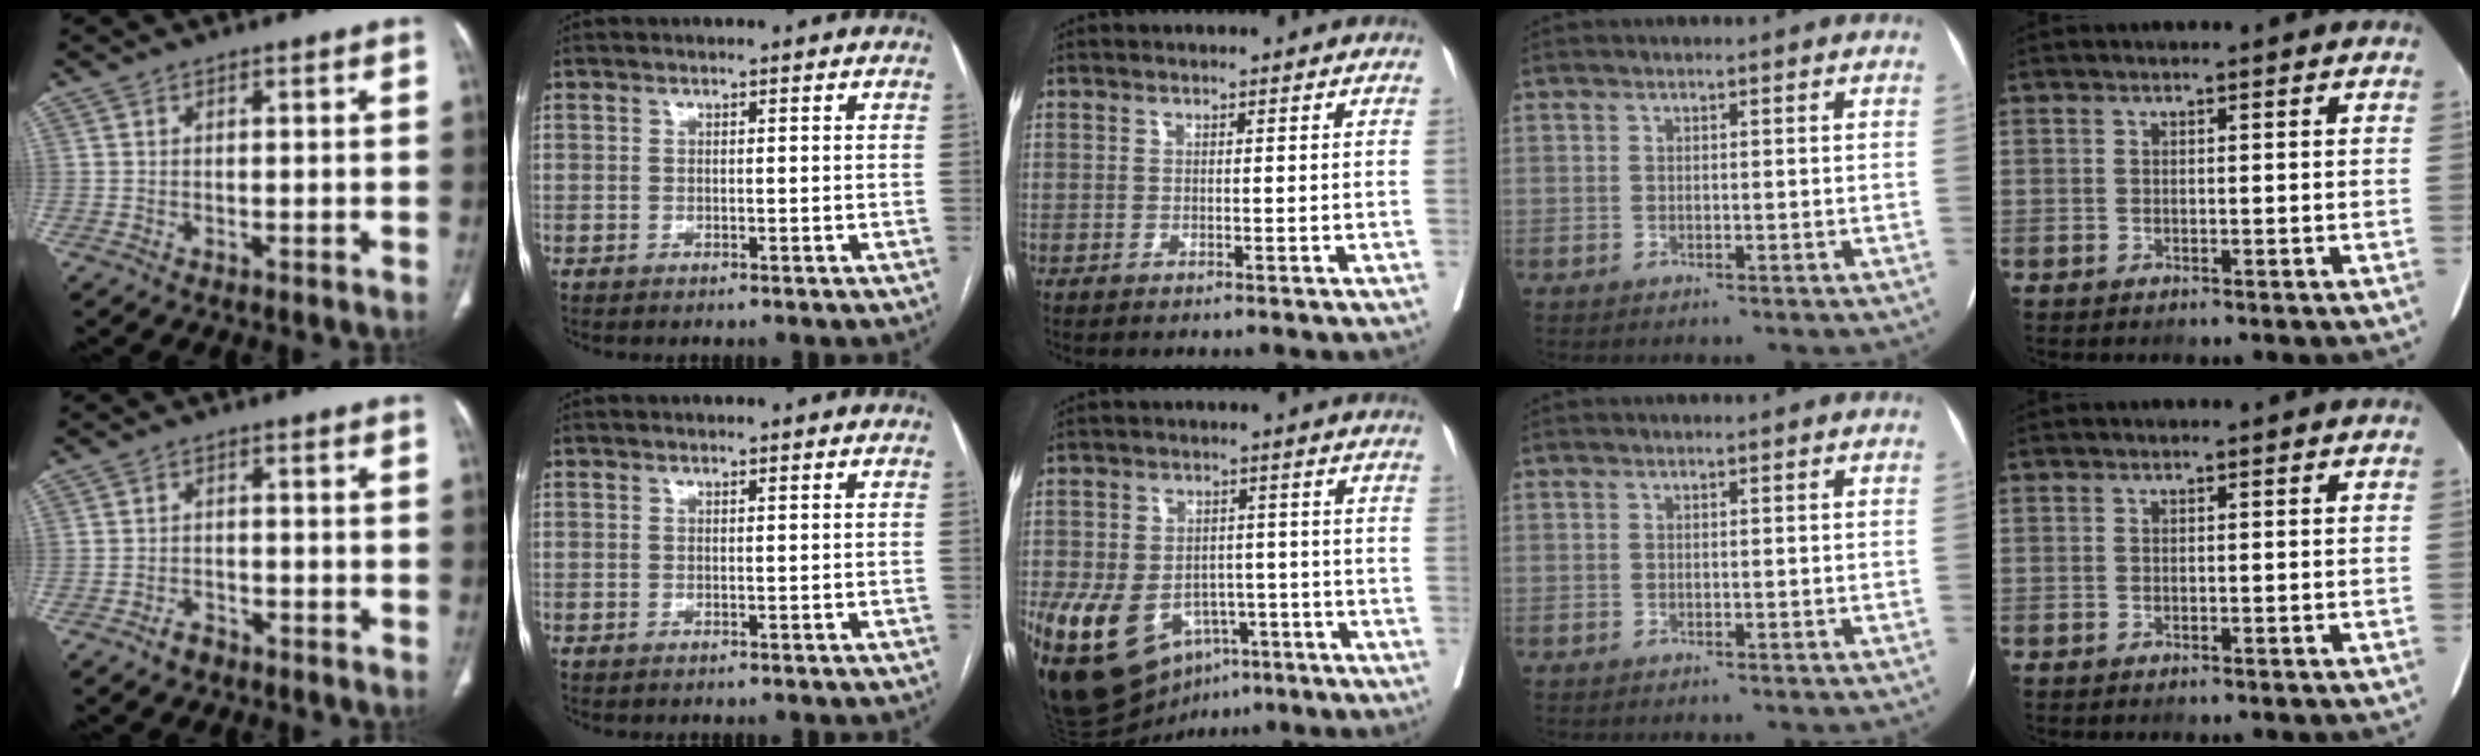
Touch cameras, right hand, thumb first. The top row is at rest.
{"thumb": {"total": 2.5, "force": [-1.8, 1.5, 0.9], "torque": [-0.017, 0.013, -0.028]}, "middle": {"total": 17.3, "force": [-7.7, 11.4, 10.4], "torque": [-0.217, 0.005, -0.107]}}